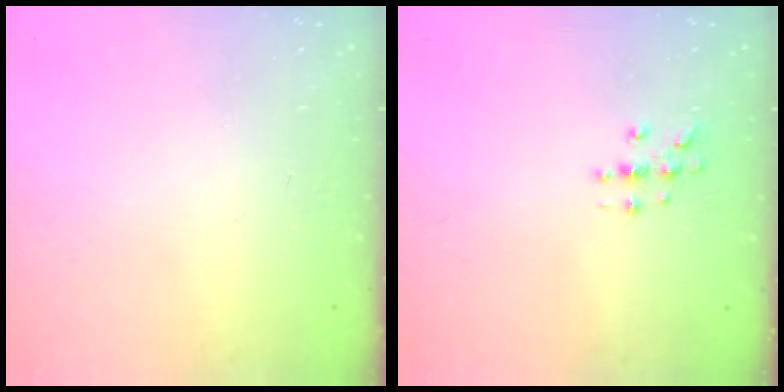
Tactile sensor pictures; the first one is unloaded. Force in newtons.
{"total": 2.9, "press": 2.9, "slide": 0.3}